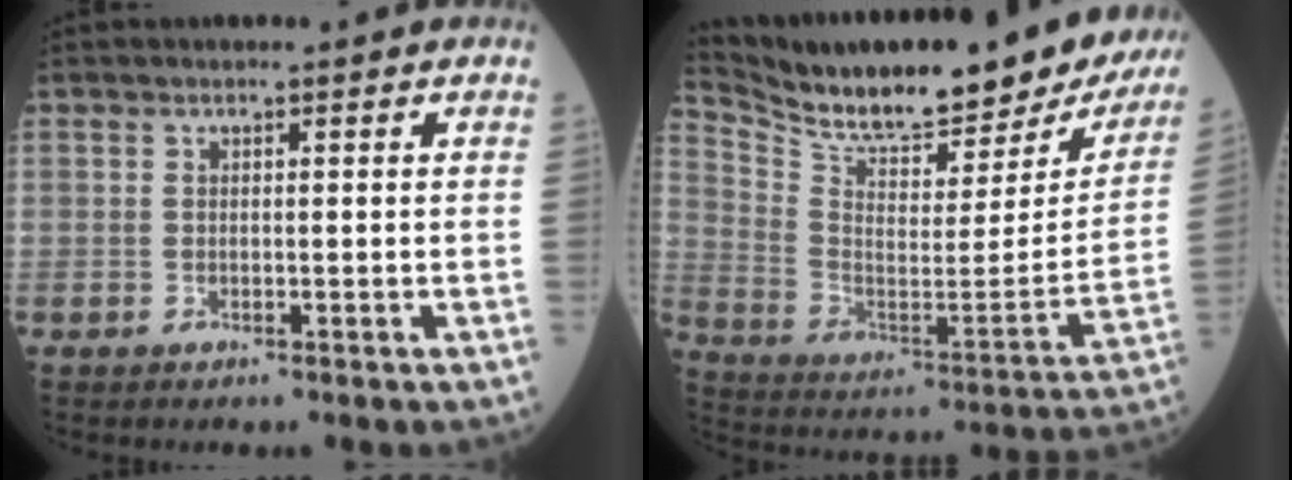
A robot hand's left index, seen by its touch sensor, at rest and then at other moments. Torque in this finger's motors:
{"motor_torque": [1.06, -1.08, 0.21, 0.09]}